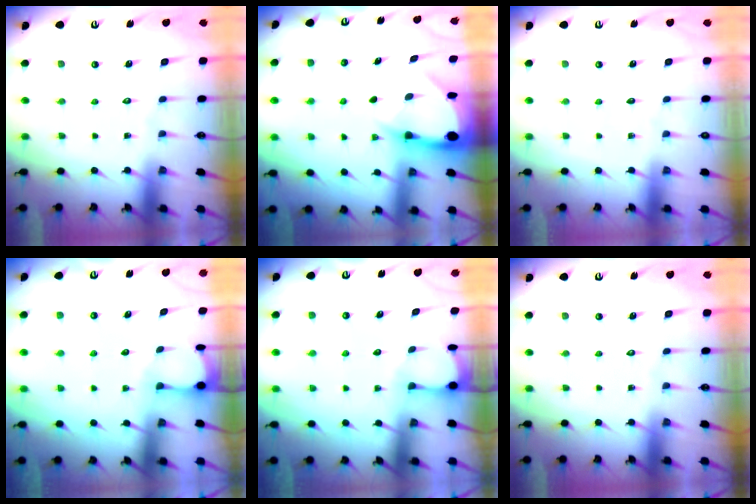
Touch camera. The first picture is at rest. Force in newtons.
{"total": 5.4, "press": 5.4, "slide": 0.7}
{"total": 0.0}
{"total": 2.1, "press": 2.1, "slide": 0.2}
{"total": 2.1, "press": 2.1, "slide": 0.2}
{"total": 0.0}